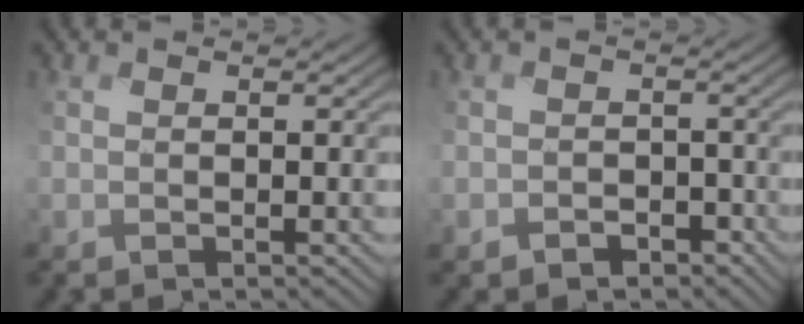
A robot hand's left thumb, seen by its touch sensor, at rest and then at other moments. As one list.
[{"total": 2.7, "force": [-1.6, 2.1, -0.4], "torque": [0.011, -0.006, -0.038]}]